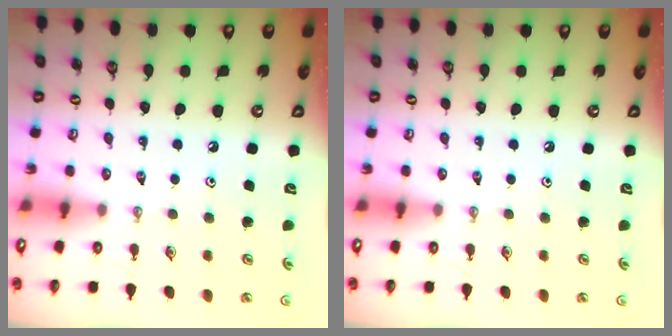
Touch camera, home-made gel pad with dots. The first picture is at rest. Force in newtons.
{"total": 0.0}